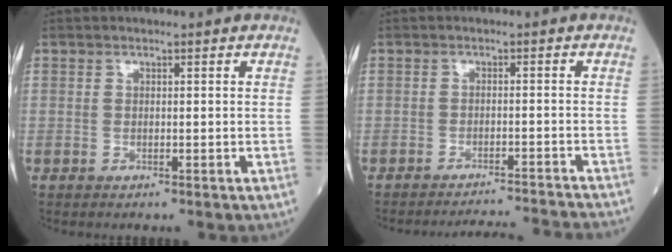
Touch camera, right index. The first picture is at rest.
{"total": 9.9, "force": [-9.7, -1.9, 1.1], "torque": [-0.004, -0.014, -0.126]}